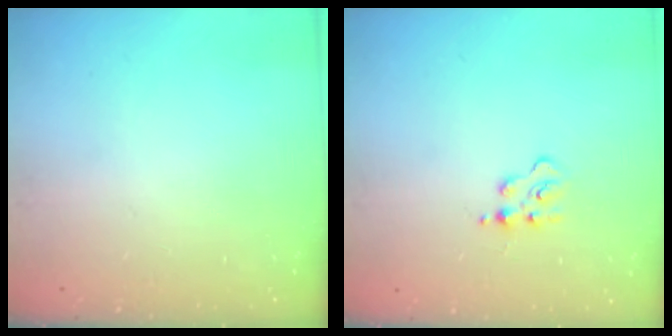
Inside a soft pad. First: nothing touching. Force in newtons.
{"total": 2.8, "press": 2.8, "slide": 0.3}